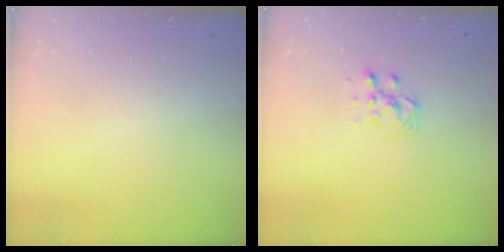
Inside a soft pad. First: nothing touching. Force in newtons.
{"total": 7.3, "press": 7.3, "slide": 0.4}